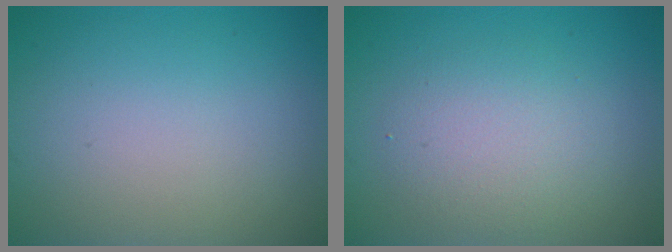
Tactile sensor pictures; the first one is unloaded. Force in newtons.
{"total": 3.4, "press": 3.3, "slide": 0.3}